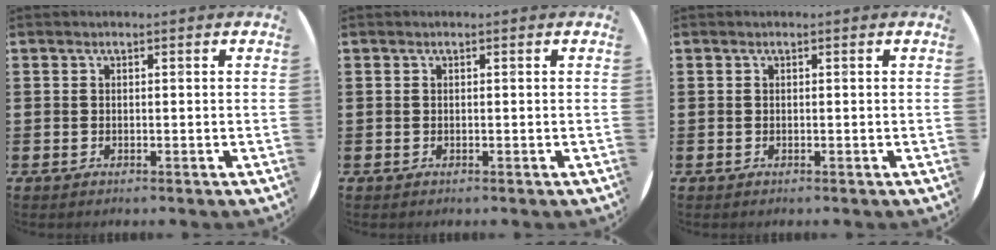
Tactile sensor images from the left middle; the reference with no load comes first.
{"total": 0.0}
{"total": 0.0}